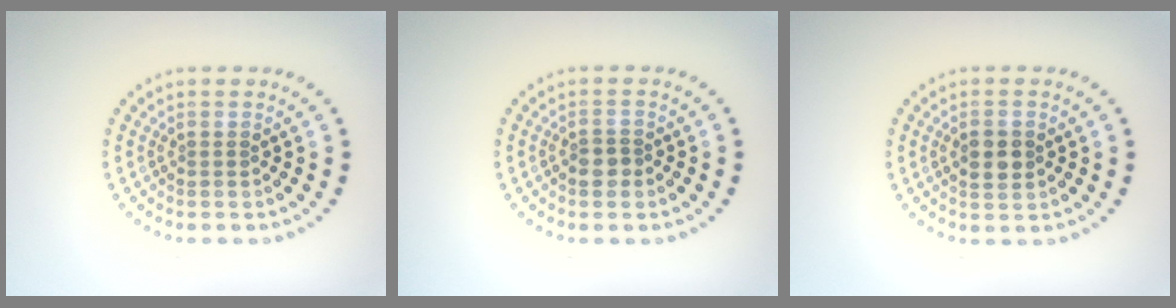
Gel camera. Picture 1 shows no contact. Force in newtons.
{"total": 1.6, "press": 1.5, "slide": 0.6}
{"total": 2.4, "press": 2.4, "slide": 0.1}